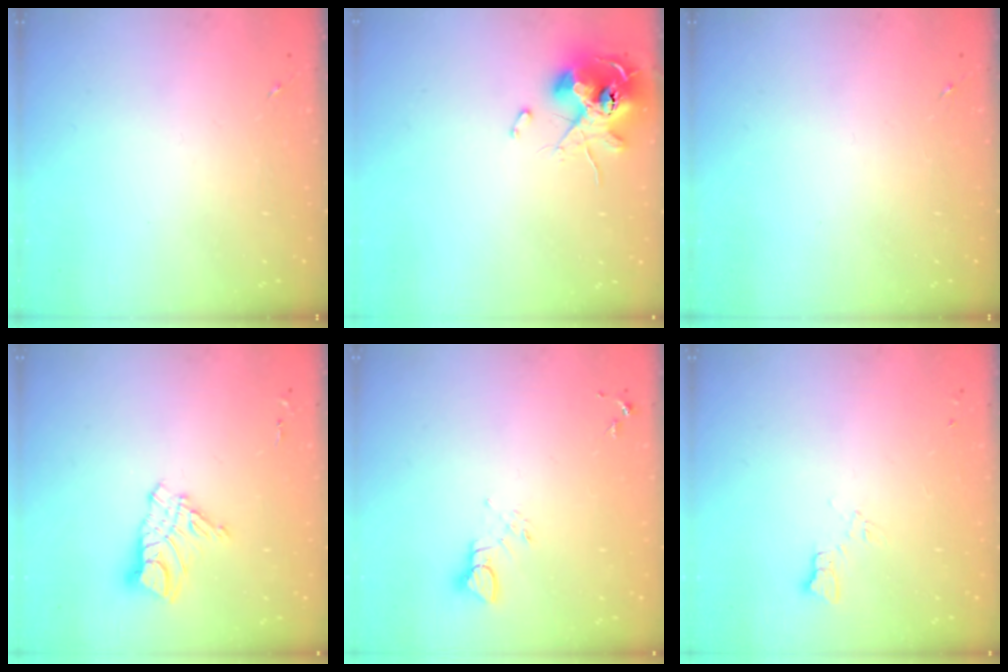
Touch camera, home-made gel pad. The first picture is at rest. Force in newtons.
{"total": 13.7, "press": 13.6, "slide": 1.8}
{"total": 0.0}
{"total": 11.0, "press": 10.9, "slide": 1.0}
{"total": 3.8, "press": 3.8, "slide": 0.5}
{"total": 5.3, "press": 5.3, "slide": 0.4}